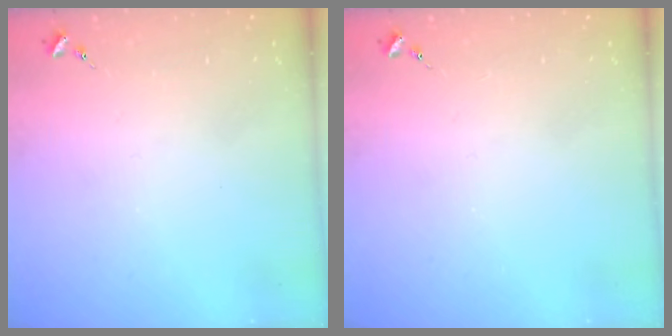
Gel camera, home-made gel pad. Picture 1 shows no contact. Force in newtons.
{"total": 0.0}